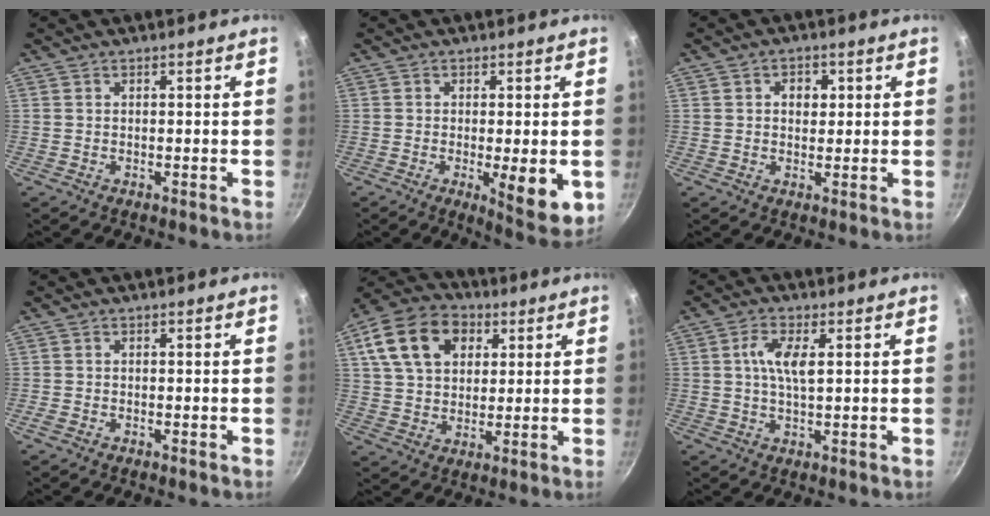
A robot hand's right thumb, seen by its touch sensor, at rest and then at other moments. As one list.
[{"total": 9.0, "force": [-1.7, 2.5, 8.5], "torque": [-0.105, -0.014, -0.016]}, {"total": 3.4, "force": [0.8, 2.8, 1.9], "torque": [-0.013, 0.000, 0.009]}, {"total": 0.6, "force": [-0.3, 0.3, 0.4], "torque": [-0.009, 0.002, -0.007]}, {"total": 15.8, "force": [5.9, 11.1, 9.5], "torque": [-0.155, 0.005, 0.092]}, {"total": 5.6, "force": [1.2, 2.0, 5.1], "torque": [-0.098, 0.005, 0.021]}]